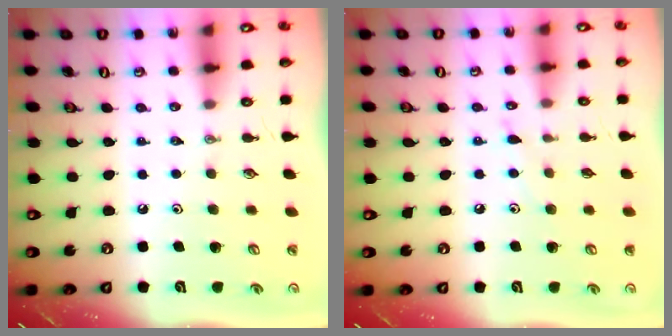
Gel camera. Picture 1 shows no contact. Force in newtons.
{"total": 7.3, "press": 7.3, "slide": 0.6}